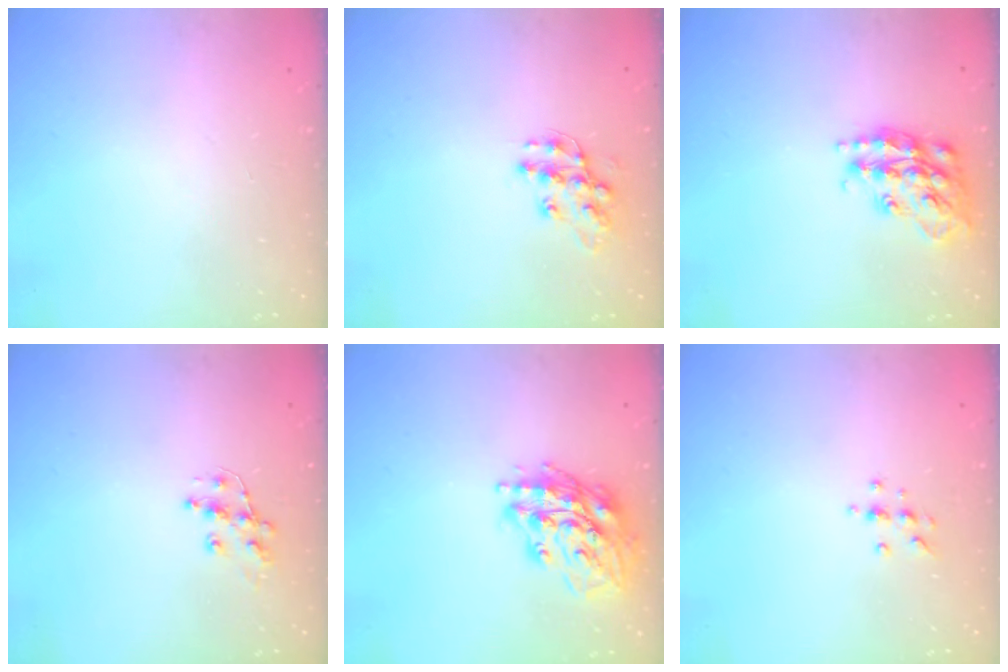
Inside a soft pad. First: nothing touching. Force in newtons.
{"total": 12.2, "press": 12.2, "slide": 0.9}
{"total": 18.2, "press": 18.2, "slide": 1.2}
{"total": 8.8, "press": 8.8, "slide": 0.6}
{"total": 17.6, "press": 17.4, "slide": 2.6}
{"total": 5.6, "press": 5.5, "slide": 0.7}